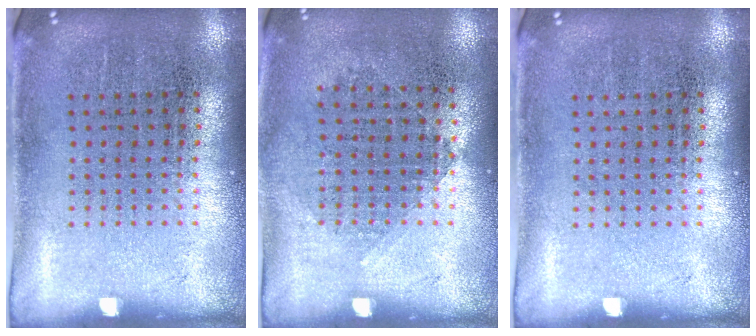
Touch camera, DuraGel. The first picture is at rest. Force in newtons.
{"total": 1.0, "press": 0.9, "slide": 0.4}
{"total": 0.0}